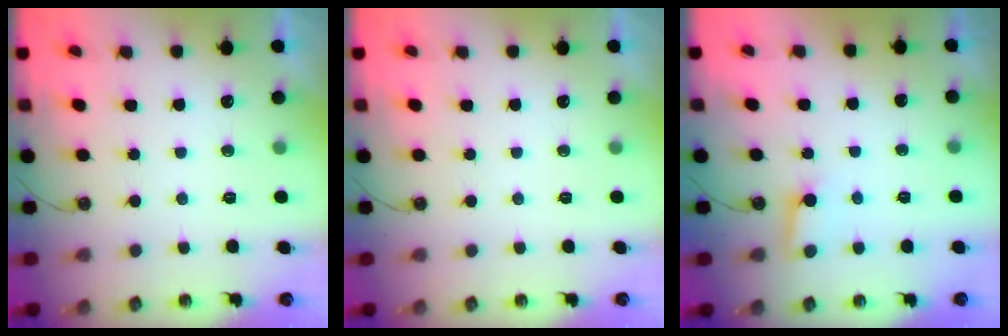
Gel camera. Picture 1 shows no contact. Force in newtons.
{"total": 0.0}
{"total": 5.6, "press": 5.6, "slide": 0.7}